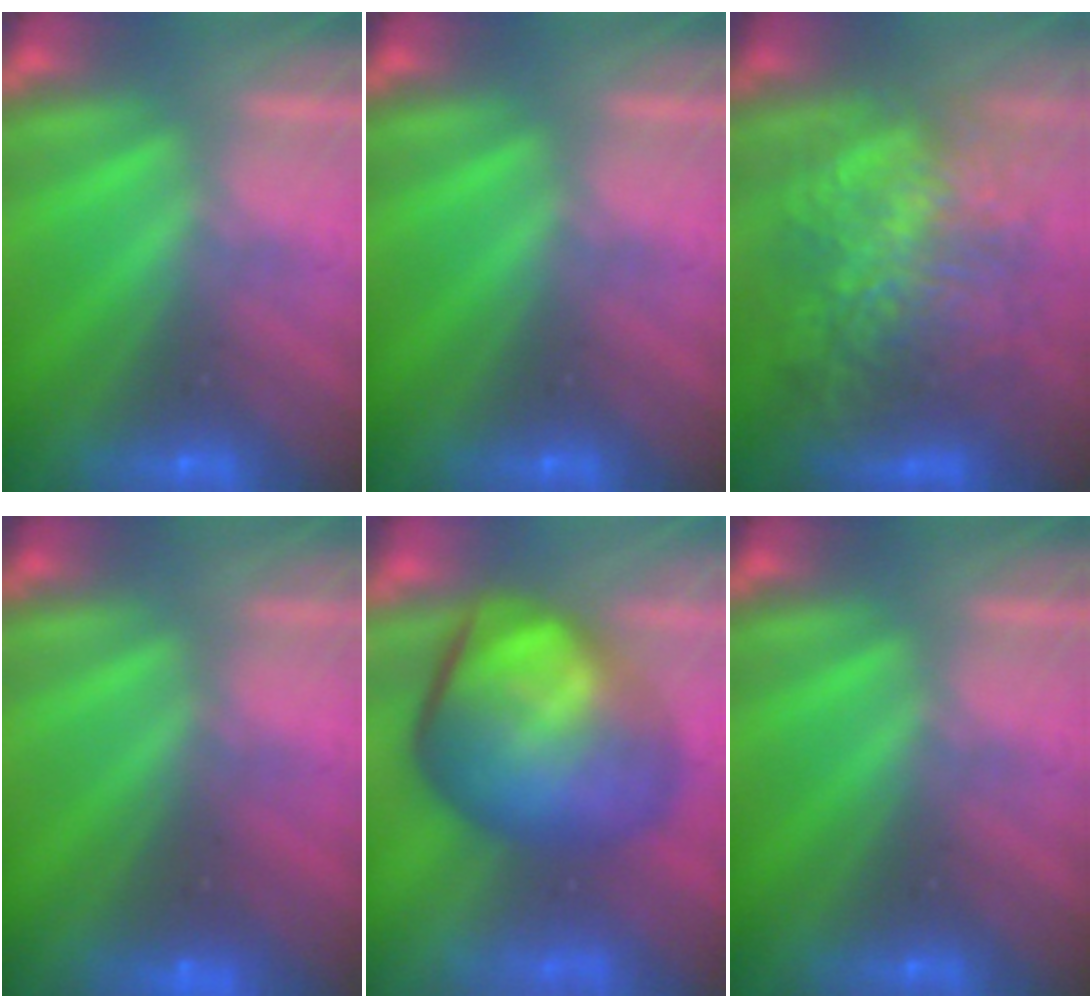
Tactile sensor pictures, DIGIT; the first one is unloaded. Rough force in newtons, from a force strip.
{"total": 0.0}
{"total": 7.2}
{"total": 2.4}
{"total": 8.7}
{"total": 0.0}